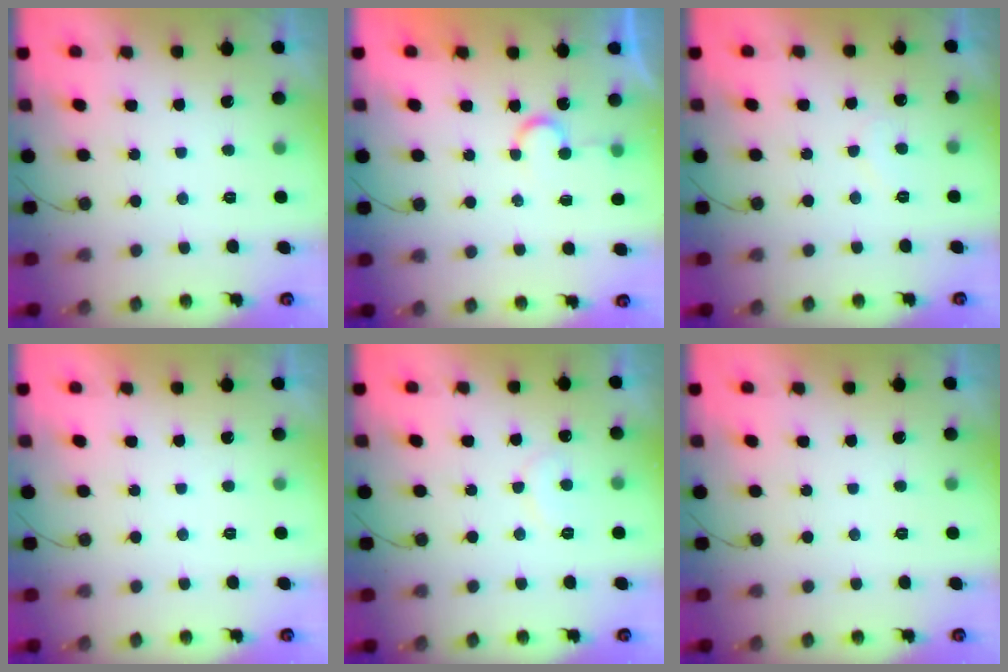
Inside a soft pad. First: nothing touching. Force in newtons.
{"total": 4.9, "press": 4.9, "slide": 0.3}
{"total": 5.5, "press": 5.5, "slide": 0.5}
{"total": 1.9, "press": 1.9, "slide": 0.1}
{"total": 6.8, "press": 6.8, "slide": 0.5}
{"total": 0.0}